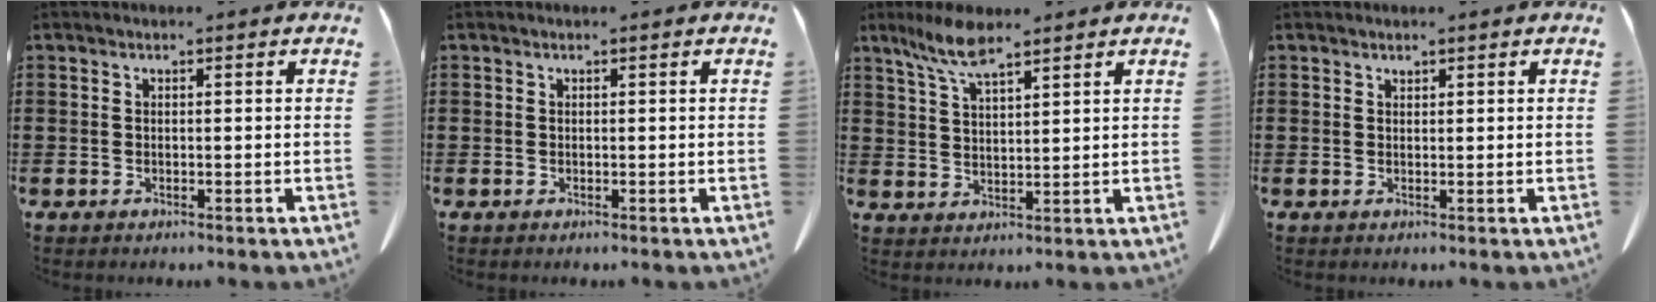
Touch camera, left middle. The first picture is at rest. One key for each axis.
{"total": 0.0}
{"total": 6.4, "fx": 4.6, "fy": 1.7, "fz": 4.2, "tx": -0.101, "ty": -0.007, "tz": 0.081}
{"total": 0.6, "fx": 0.5, "fy": 0.2, "fz": 0.0, "tx": -0.002, "ty": -0.001, "tz": 0.011}